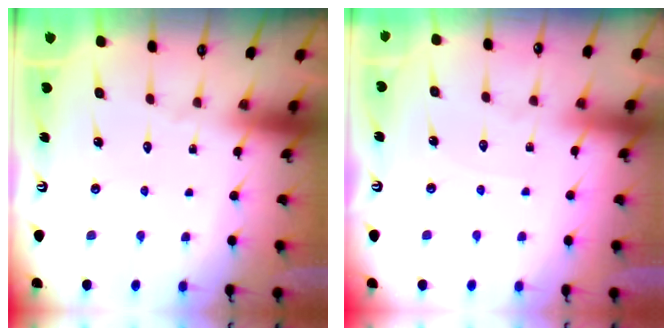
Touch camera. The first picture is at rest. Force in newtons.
{"total": 3.4, "press": 3.4, "slide": 0.5}